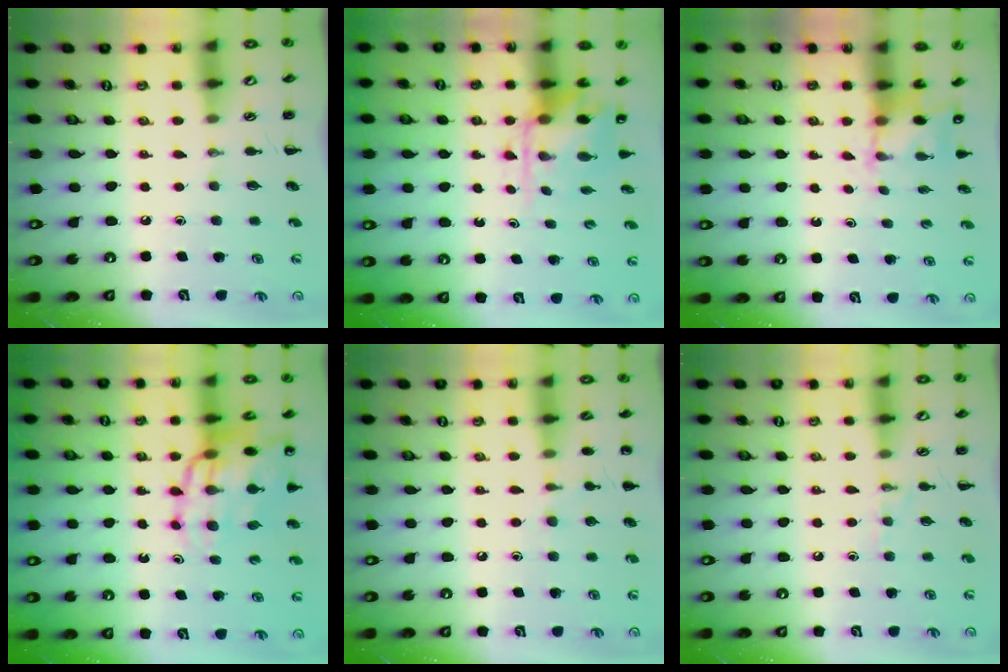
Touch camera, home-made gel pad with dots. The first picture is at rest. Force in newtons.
{"total": 4.9, "press": 4.9, "slide": 0.6}
{"total": 3.6, "press": 3.5, "slide": 0.8}
{"total": 17.0, "press": 16.6, "slide": 3.9}
{"total": 6.0, "press": 5.8, "slide": 1.7}
{"total": 5.0, "press": 4.8, "slide": 1.4}